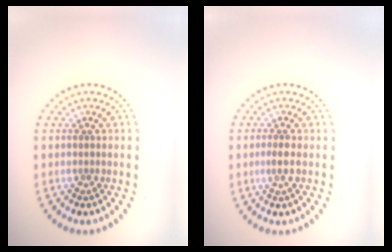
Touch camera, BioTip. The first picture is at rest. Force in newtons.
{"total": 1.2, "press": 1.2, "slide": 0.4}